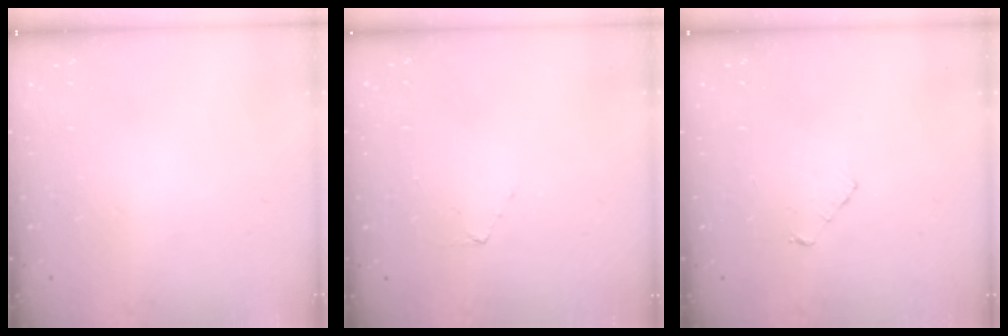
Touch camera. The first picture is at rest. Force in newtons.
{"total": 2.9, "press": 2.8, "slide": 0.3}
{"total": 3.1, "press": 3.0, "slide": 0.3}